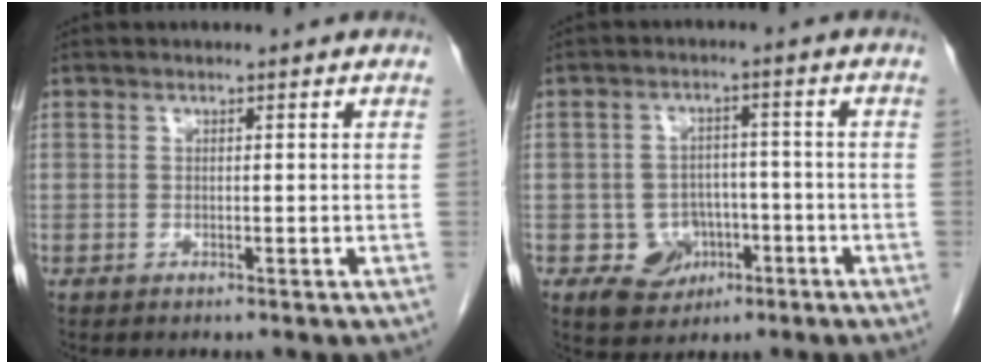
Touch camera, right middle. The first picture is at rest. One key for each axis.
{"total": 6.1, "fx": -2.6, "fy": 5.2, "fz": 1.8, "tx": -0.028, "ty": 0.011, "tz": -0.029}